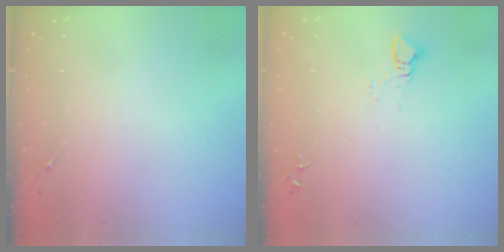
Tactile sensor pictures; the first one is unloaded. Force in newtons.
{"total": 2.4, "press": 2.4, "slide": 0.1}